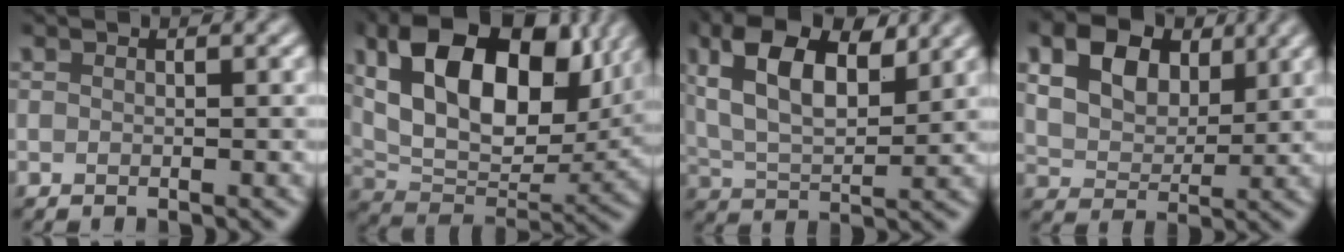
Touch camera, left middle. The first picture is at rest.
{"total": 13.2, "force": [4.7, 7.9, 9.4], "torque": [-0.152, 0.000, 0.087]}
{"total": 8.8, "force": [4.3, 4.0, 6.6], "torque": [-0.121, 0.016, 0.072]}
{"total": 8.1, "force": [3.6, 5.4, 4.8], "torque": [-0.104, 0.020, 0.057]}